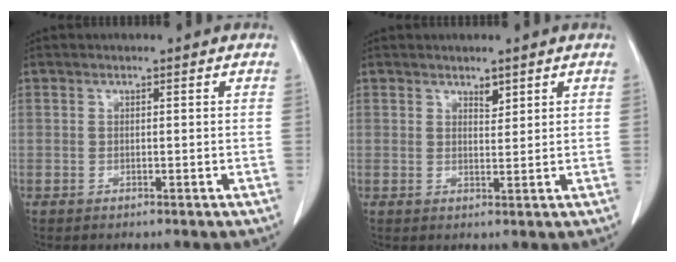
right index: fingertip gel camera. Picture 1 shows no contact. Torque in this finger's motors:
{"motor_torque": [-0.18, 0.25, 0.00, 0.01]}